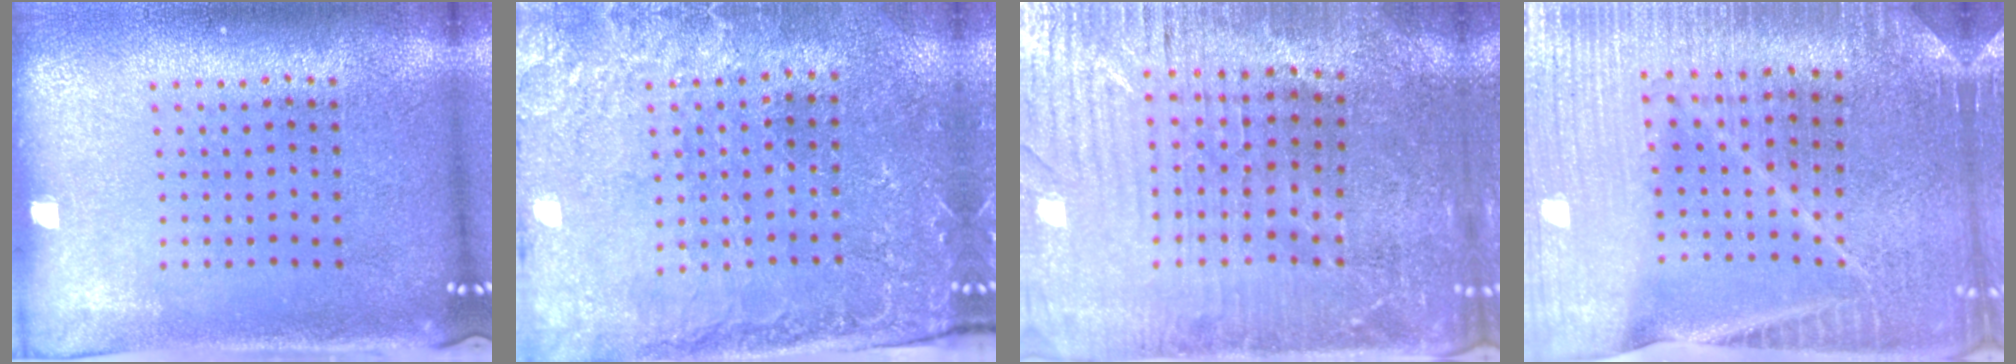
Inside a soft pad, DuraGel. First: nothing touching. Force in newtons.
{"total": 0.7, "press": 0.6, "slide": 0.4}
{"total": 3.1, "press": 3.1, "slide": 0.6}
{"total": 3.3, "press": 3.2, "slide": 0.4}